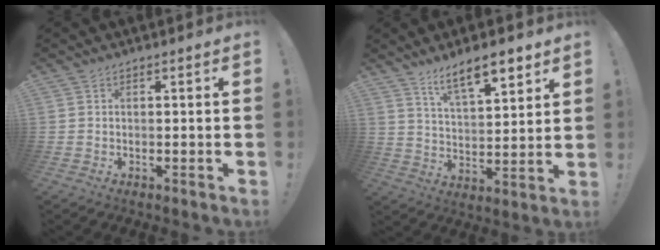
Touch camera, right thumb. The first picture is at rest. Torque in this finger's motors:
{"motor_torque": [0.05, 0.13, 0.28, 0.25, 0.05]}